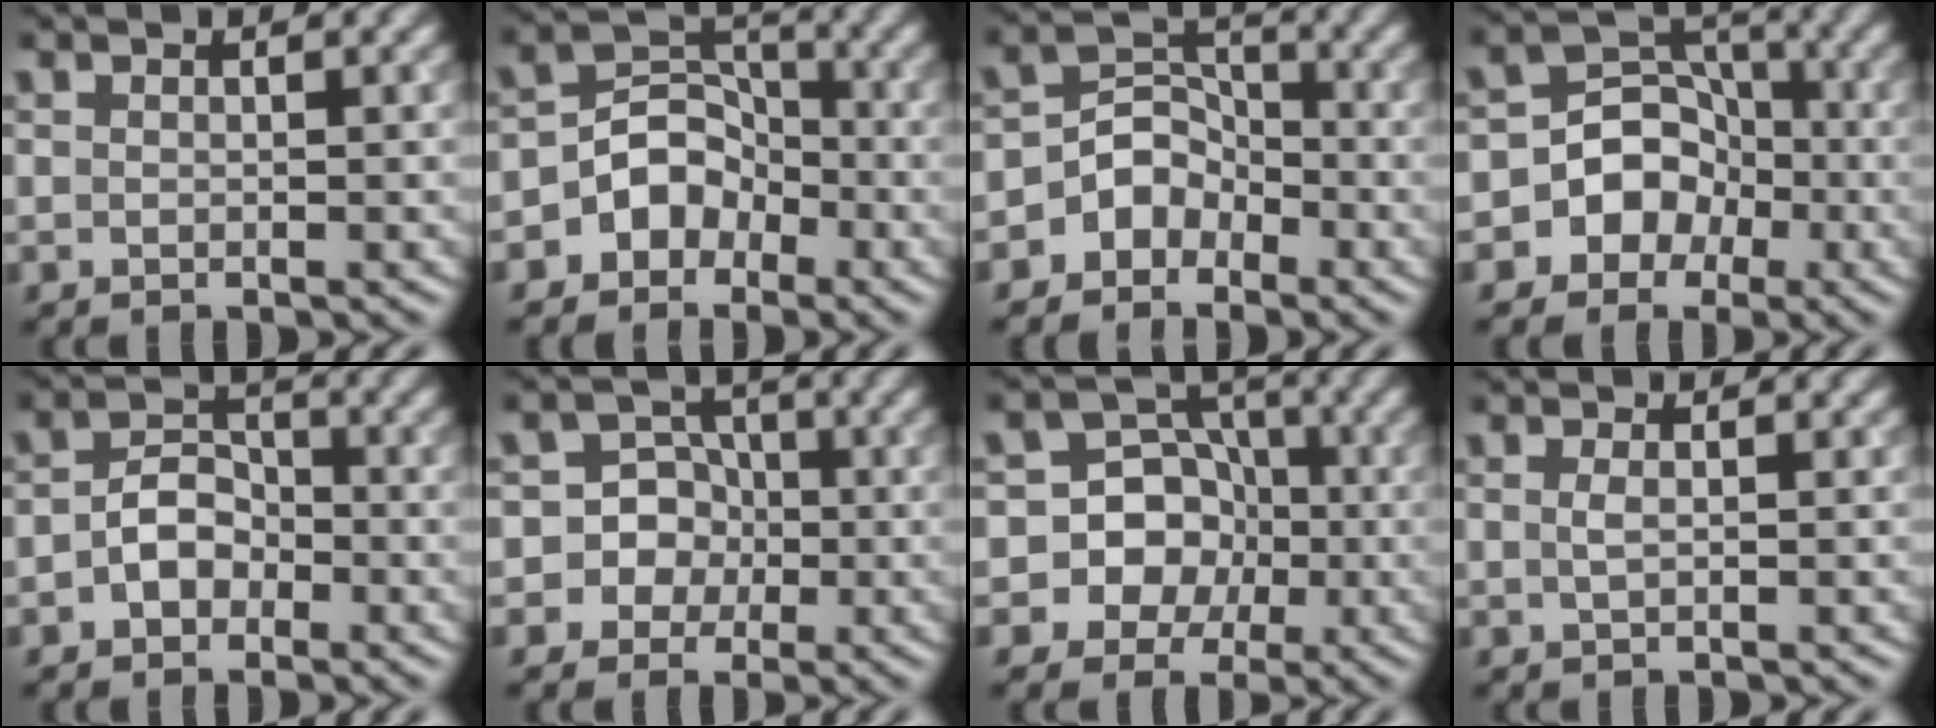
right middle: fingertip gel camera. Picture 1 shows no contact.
{"total": 4.2, "force": [-2.2, 3.3, 1.4], "torque": [0.001, 0.015, -0.054]}
{"total": 3.3, "force": [-2.0, 2.5, 0.9], "torque": [0.002, 0.013, -0.043]}
{"total": 7.4, "force": [-3.1, 6.4, 1.9], "torque": [0.000, 0.020, -0.076]}
{"total": 3.2, "force": [-1.2, 2.4, 1.8], "torque": [-0.030, 0.007, -0.026]}
{"total": 7.7, "force": [-1.7, 7.4, 1.2], "torque": [-0.010, 0.025, -0.056]}
{"total": 10.4, "force": [-3.0, 9.6, 2.7], "torque": [-0.044, 0.012, -0.073]}
{"total": 0.8, "force": [0.1, 0.2, 0.7], "torque": [-0.014, 0.003, 0.001]}